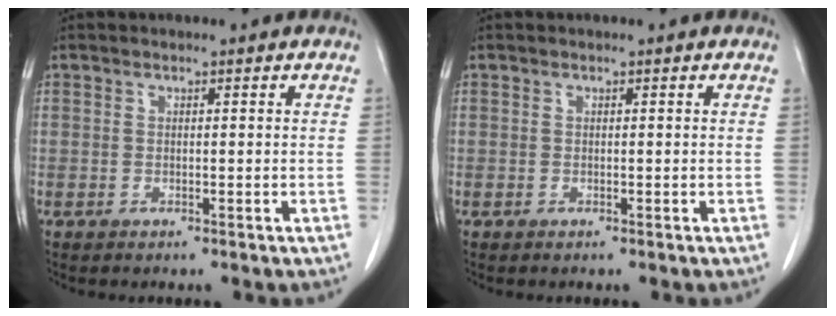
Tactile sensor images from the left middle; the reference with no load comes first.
{"total": 0.0}